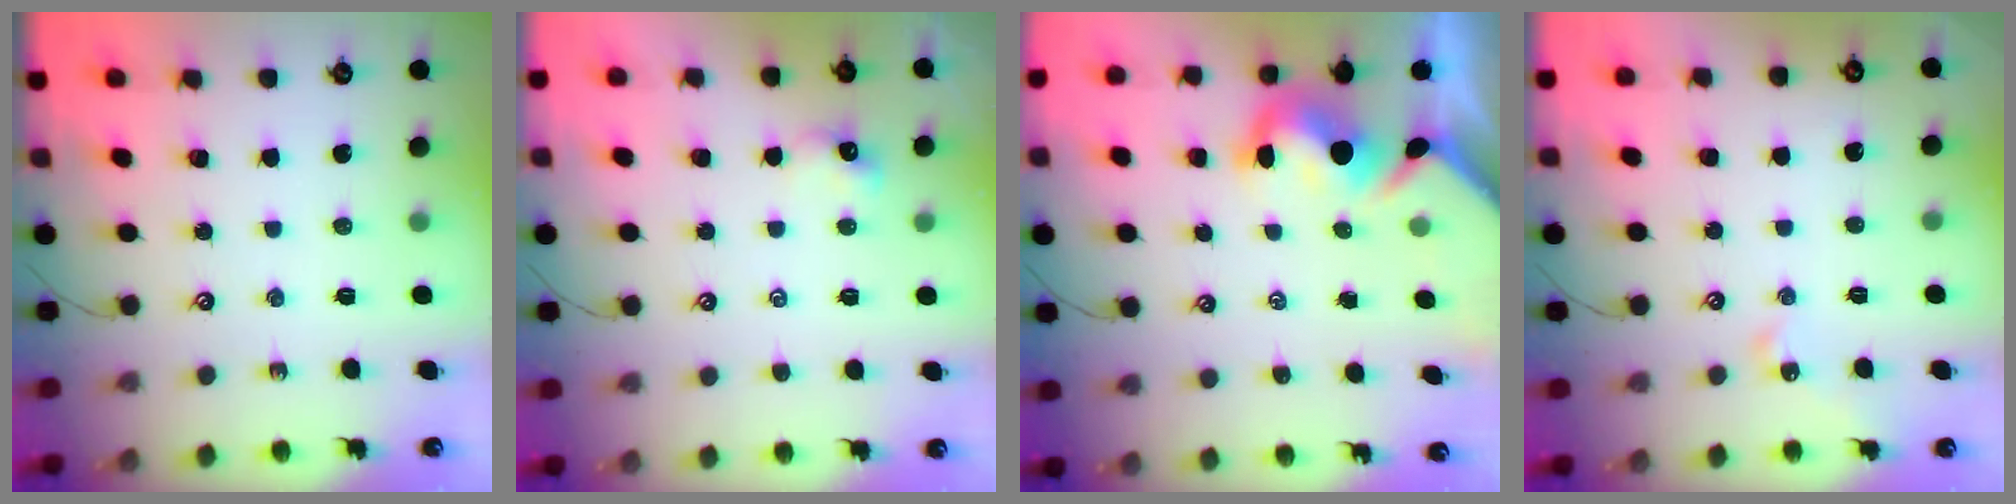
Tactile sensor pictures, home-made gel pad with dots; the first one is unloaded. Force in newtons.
{"total": 1.3, "press": 1.3, "slide": 0.1}
{"total": 6.3, "press": 6.2, "slide": 1.1}
{"total": 1.5, "press": 1.4, "slide": 0.4}